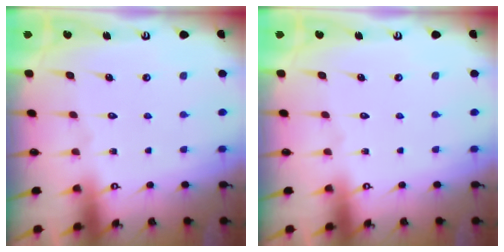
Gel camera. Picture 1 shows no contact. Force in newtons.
{"total": 0.0}